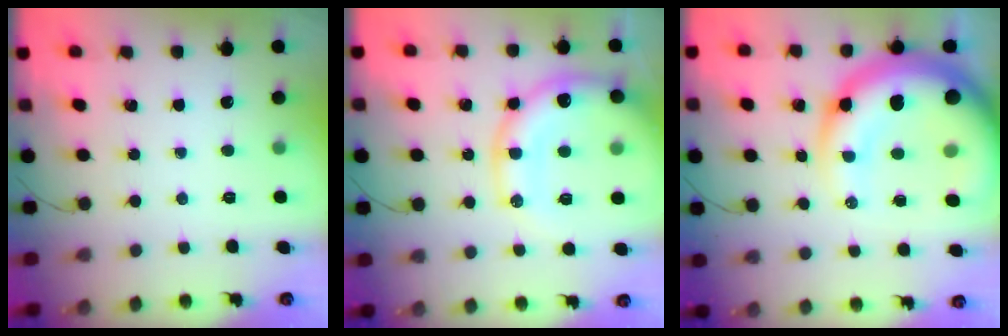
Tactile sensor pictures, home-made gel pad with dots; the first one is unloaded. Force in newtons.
{"total": 19.7, "press": 19.3, "slide": 4.0}
{"total": 23.7, "press": 23.1, "slide": 5.1}